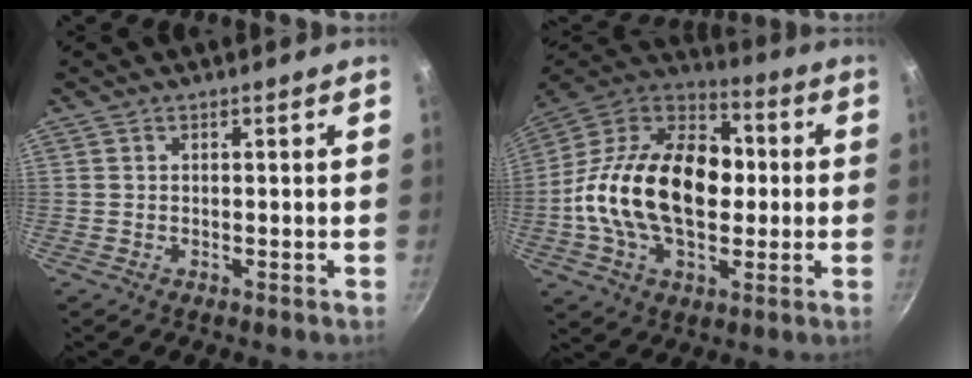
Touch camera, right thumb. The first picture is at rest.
{"total": 25.4, "force": [-0.7, 16.2, 19.6], "torque": [-0.316, 0.037, -0.029]}